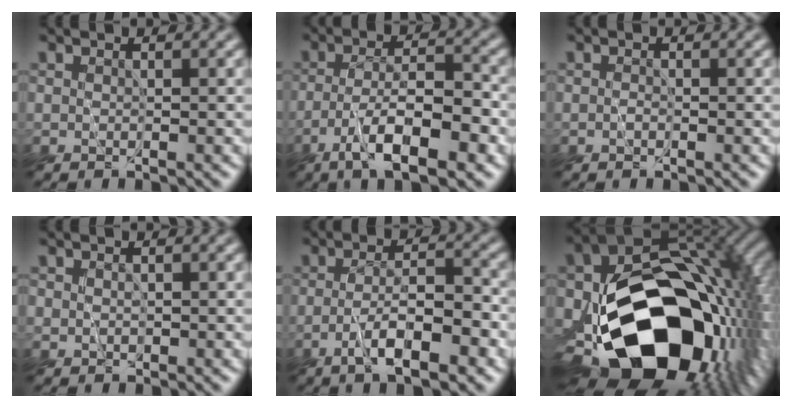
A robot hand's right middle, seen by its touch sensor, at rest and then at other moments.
{"total": 7.1, "force": [-3.4, 2.0, 5.9], "torque": [-0.101, 0.004, -0.062]}
{"total": 0.6, "force": [-0.3, 0.4, 0.3], "torque": [-0.007, 0.000, -0.009]}
{"total": 0.6, "force": [0.2, 0.6, -0.1], "torque": [0.006, 0.000, 0.004]}
{"total": 5.3, "force": [-2.4, 1.5, 4.5], "torque": [-0.072, 0.003, -0.044]}
{"total": 18.8, "force": [-4.7, 12.6, 13.2], "torque": [-0.233, -0.038, -0.056]}